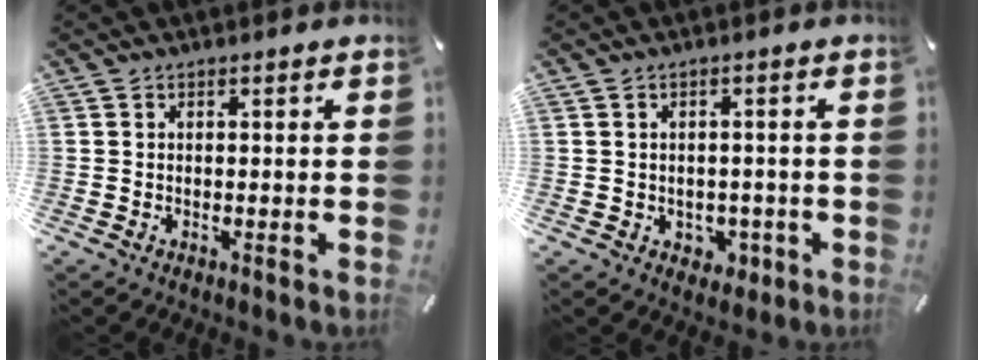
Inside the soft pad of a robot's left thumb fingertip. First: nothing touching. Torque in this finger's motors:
{"motor_torque": [0.00, 0.00, 0.17, 0.16, 0.00]}